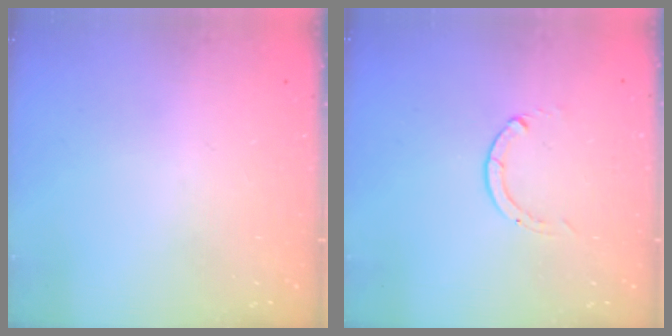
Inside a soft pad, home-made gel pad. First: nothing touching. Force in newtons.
{"total": 0.0}